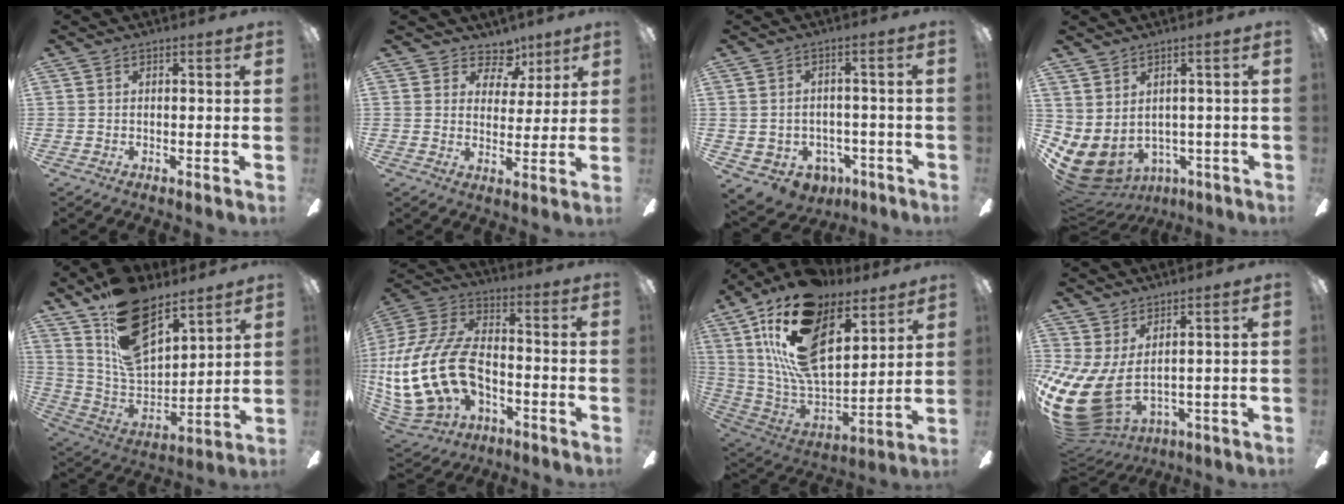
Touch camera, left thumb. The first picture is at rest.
{"total": 8.2, "force": [5.4, 5.6, 2.6], "torque": [-0.036, -0.033, 0.099]}
{"total": 4.0, "force": [-1.5, 3.5, 1.0], "torque": [-0.034, 0.007, -0.024]}
{"total": 5.5, "force": [-1.0, 4.2, 3.5], "torque": [-0.103, -0.020, -0.014]}
{"total": 18.9, "force": [12.5, 9.9, 10.1], "torque": [-0.185, -0.073, 0.233]}
{"total": 22.1, "force": [-5.0, 13.8, 16.5], "torque": [-0.371, 0.029, -0.084]}
{"total": 23.9, "force": [12.8, 11.7, 16.4], "torque": [-0.337, -0.073, 0.227]}
{"total": 12.7, "force": [-1.0, 7.0, 10.6], "torque": [-0.246, -0.024, -0.011]}